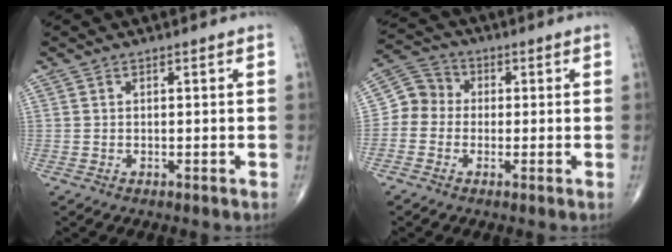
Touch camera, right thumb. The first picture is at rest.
{"total": 6.0, "force": [-0.6, 5.4, 2.4], "torque": [-0.023, 0.022, -0.029]}